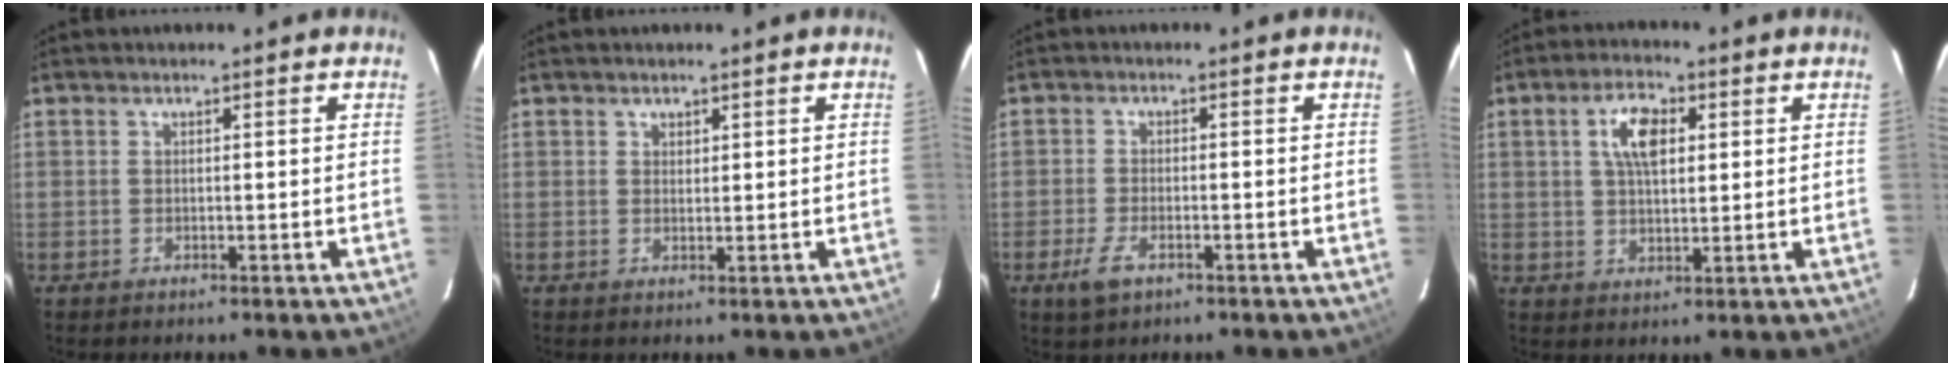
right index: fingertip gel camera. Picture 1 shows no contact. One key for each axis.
{"total": 1.1, "fx": 0.7, "fy": 0.8, "fz": 0.2, "tx": 0.000, "ty": 0.003, "tz": 0.012}
{"total": 4.4, "fx": -2.4, "fy": 2.0, "fz": 3.1, "tx": -0.077, "ty": -0.007, "tz": -0.044}
{"total": 6.8, "fx": 2.1, "fy": 3.4, "fz": 5.6, "tx": -0.101, "ty": 0.014, "tz": 0.039}